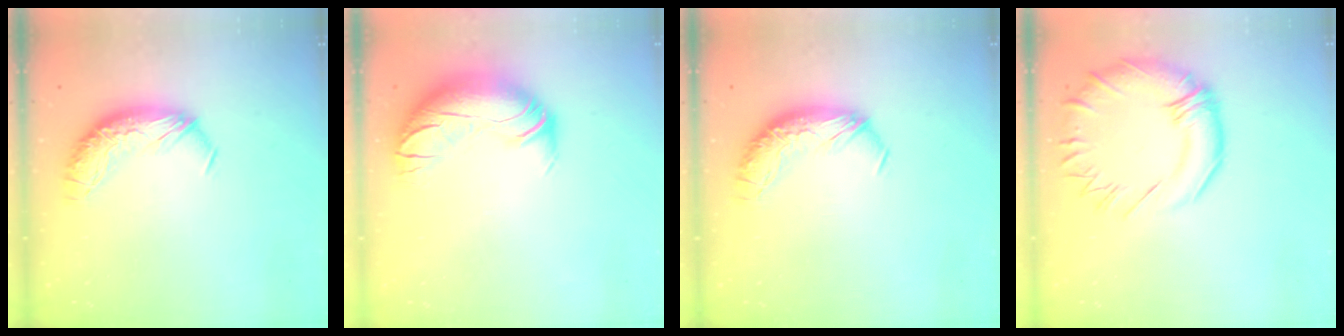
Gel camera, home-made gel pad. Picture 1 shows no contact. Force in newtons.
{"total": 2.7, "press": 0.5, "slide": 2.7}
{"total": 0.0}
{"total": 6.4, "press": 6.1, "slide": 2.0}